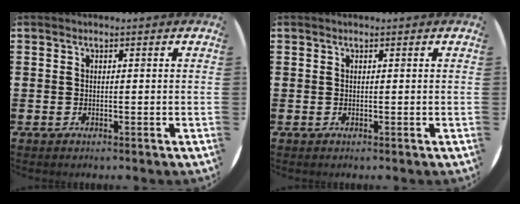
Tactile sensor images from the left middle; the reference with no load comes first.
{"total": 0.0}